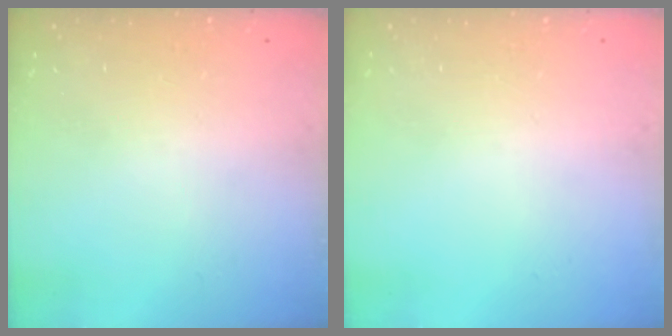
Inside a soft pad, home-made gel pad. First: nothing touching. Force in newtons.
{"total": 0.0}